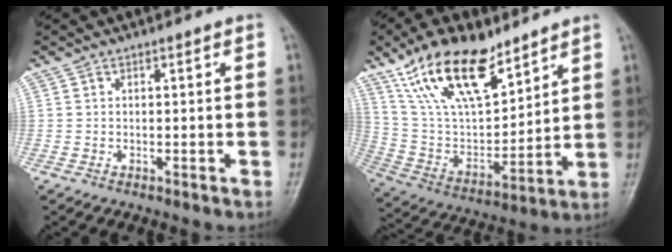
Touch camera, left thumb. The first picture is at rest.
{"total": 20.4, "force": [13.1, 8.9, 12.9], "torque": [-0.201, -0.051, 0.254]}